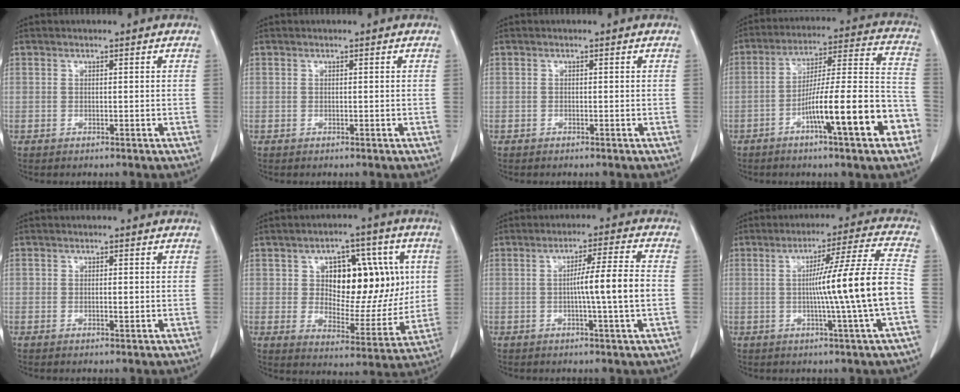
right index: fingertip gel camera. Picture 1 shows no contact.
{"total": 0.0}
{"total": 0.0}
{"total": 17.3, "force": [-7.2, 1.4, 15.7], "torque": [-0.229, 0.015, -0.112]}
{"total": 1.2, "force": [-0.2, 0.6, 1.1], "torque": [-0.016, 0.001, -0.003]}
{"total": 16.6, "force": [3.5, 8.9, 13.6], "torque": [-0.196, 0.022, 0.062]}
{"total": 7.9, "force": [-0.9, -0.9, 7.8], "torque": [-0.122, 0.004, -0.016]}
{"total": 13.2, "force": [-1.7, -2.3, 12.9], "torque": [-0.200, -0.001, -0.028]}